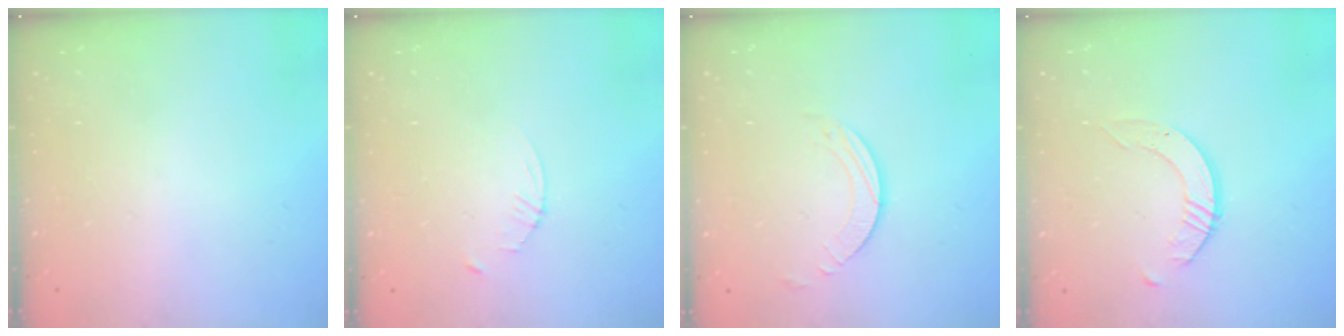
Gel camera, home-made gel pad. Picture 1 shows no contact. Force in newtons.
{"total": 2.3, "press": 2.3, "slide": 0.3}
{"total": 1.9, "press": 1.9, "slide": 0.2}
{"total": 3.1, "press": 3.1, "slide": 0.3}